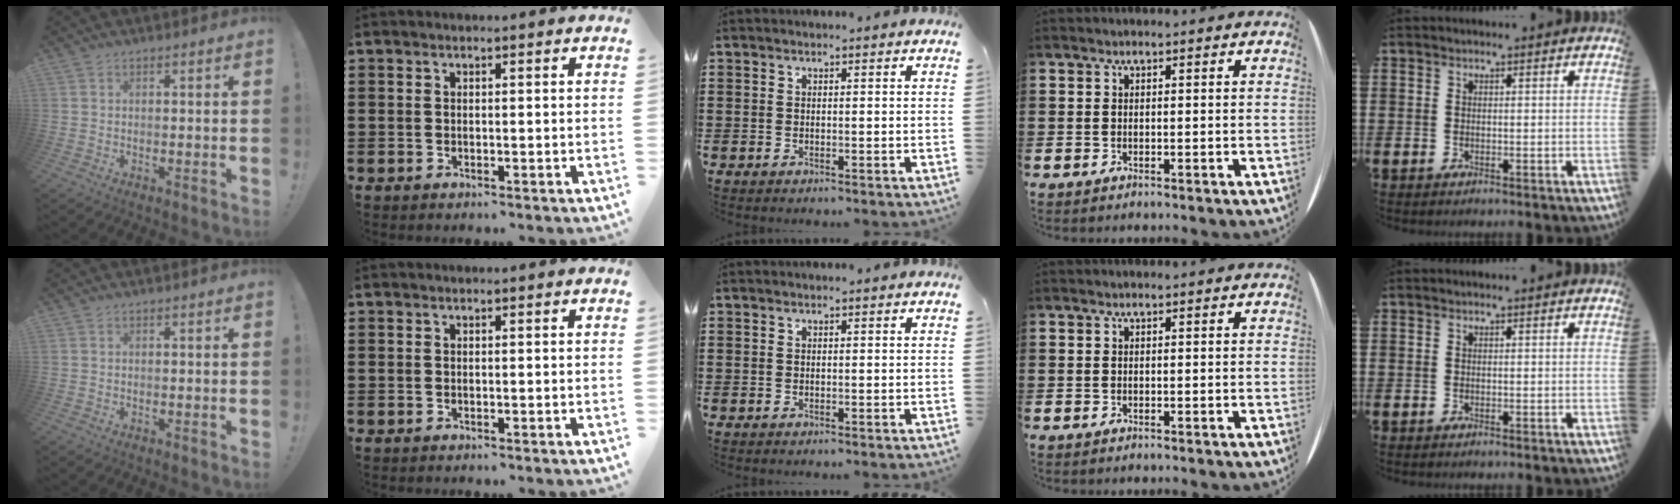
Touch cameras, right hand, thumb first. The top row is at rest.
{}